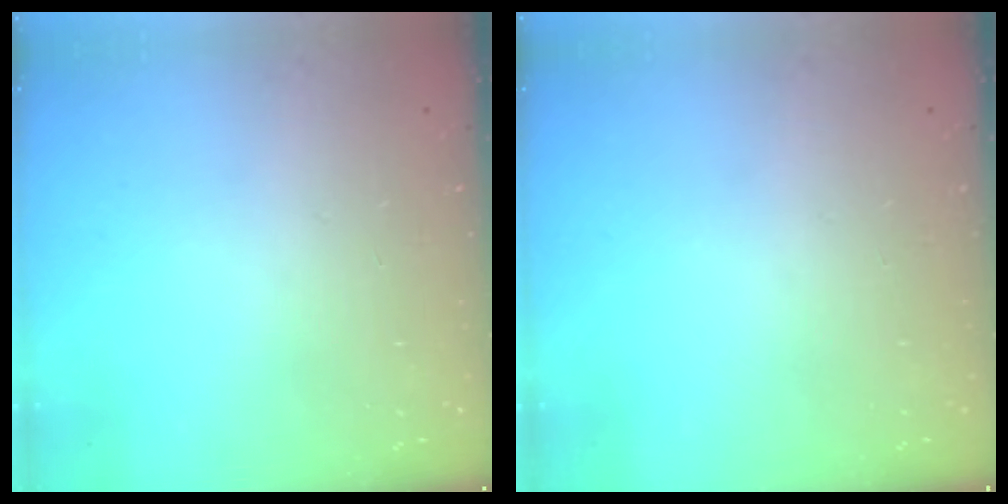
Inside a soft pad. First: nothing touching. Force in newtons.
{"total": 0.0}